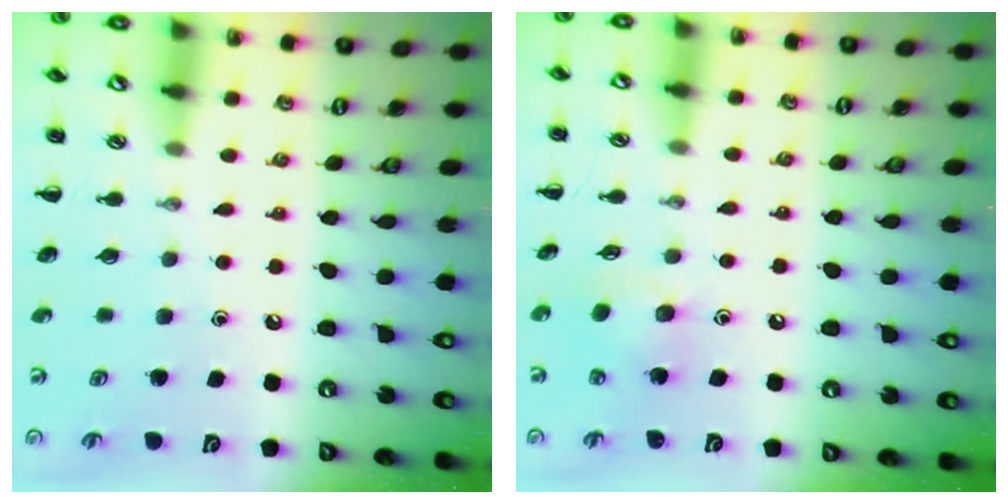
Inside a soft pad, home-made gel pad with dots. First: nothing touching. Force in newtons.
{"total": 7.4, "press": 7.3, "slide": 0.6}